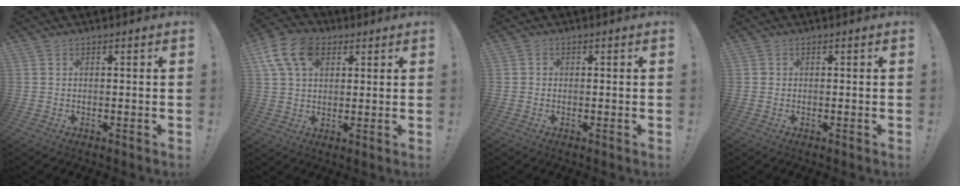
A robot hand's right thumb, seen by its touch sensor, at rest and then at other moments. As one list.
[{"total": 13.0, "force": [5.4, 8.6, 8.0], "torque": [-0.158, -0.009, 0.105]}, {"total": 0.9, "force": [-0.4, 0.8, 0.2], "torque": [-0.010, 0.005, -0.006]}, {"total": 0.6, "force": [0.0, 0.6, 0.1], "torque": [-0.006, 0.004, 0.001]}]